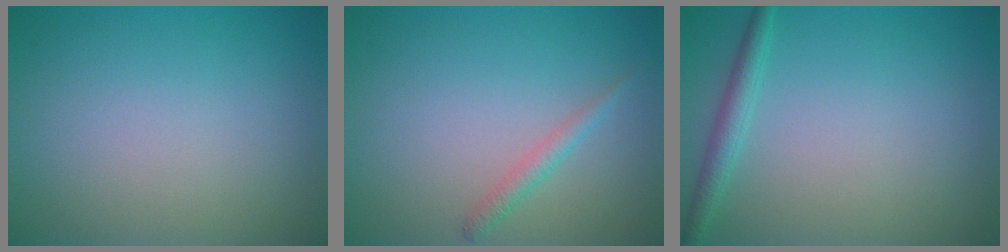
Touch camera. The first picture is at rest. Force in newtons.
{"total": 1.4, "press": 1.4, "slide": 0.1}
{"total": 1.8, "press": 1.8, "slide": 0.1}